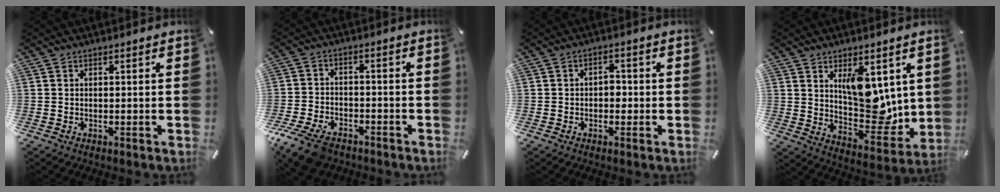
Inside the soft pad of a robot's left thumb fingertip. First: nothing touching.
{"total": 8.7, "force": [-6.0, 4.7, 4.1], "torque": [-0.091, 0.023, -0.112]}
{"total": 2.8, "force": [-0.5, 2.1, 1.8], "torque": [-0.027, 0.005, -0.013]}
{"total": 12.7, "force": [3.9, 8.4, 8.7], "torque": [-0.089, -0.036, 0.078]}